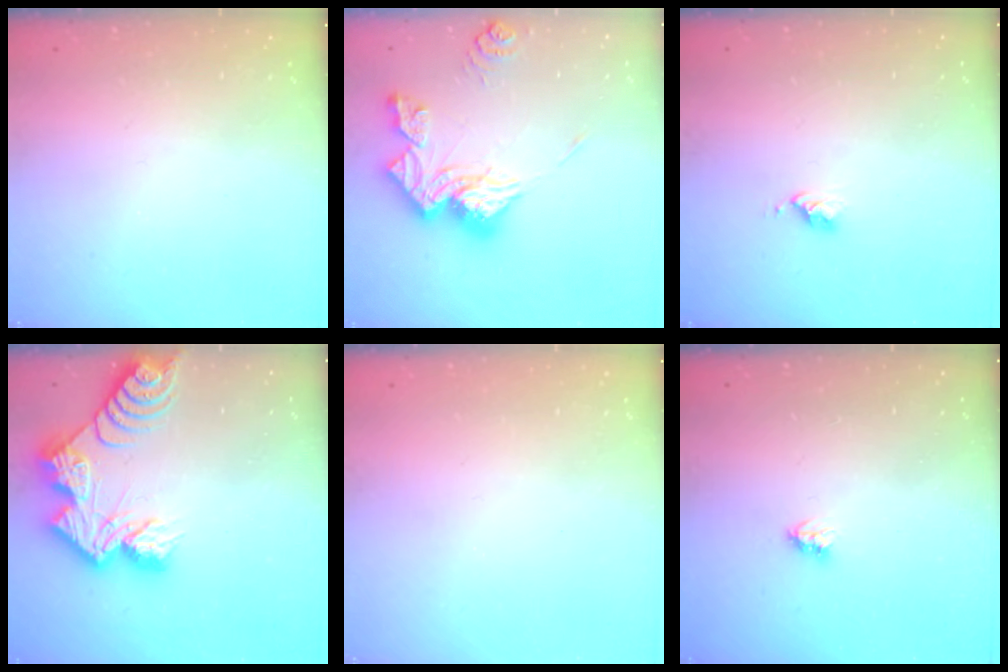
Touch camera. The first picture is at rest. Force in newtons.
{"total": 16.7, "press": 16.7, "slide": 1.6}
{"total": 2.7, "press": 2.7, "slide": 0.4}
{"total": 14.2, "press": 14.2, "slide": 1.0}
{"total": 0.0}
{"total": 3.6, "press": 3.6, "slide": 0.4}